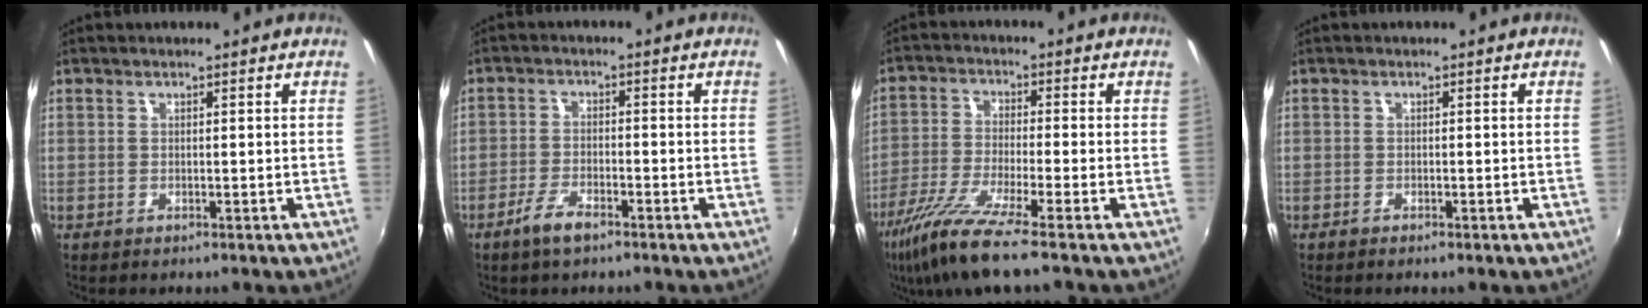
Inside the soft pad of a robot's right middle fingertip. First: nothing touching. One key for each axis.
{"total": 4.5, "fx": -3.2, "fy": 1.2, "fz": 2.9, "tx": -0.072, "ty": -0.003, "tz": -0.061}
{"total": 11.6, "fx": -8.3, "fy": 0.0, "fz": 8.1, "tx": -0.174, "ty": -0.034, "tz": -0.155}
{"total": 0.7, "fx": -0.6, "fy": 0.1, "fz": 0.4, "tx": -0.009, "ty": -0.001, "tz": -0.010}